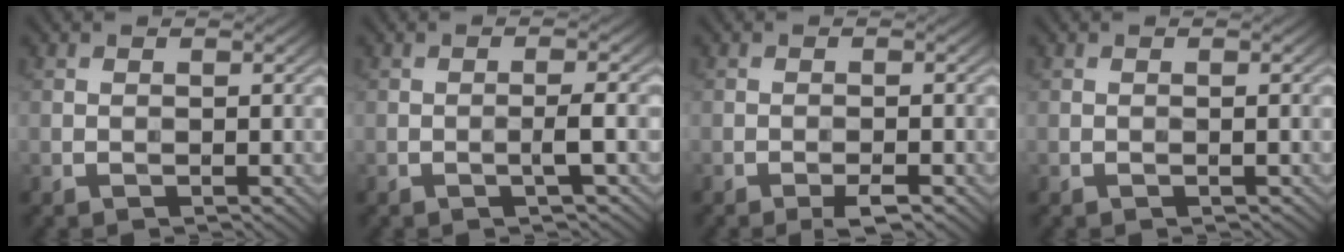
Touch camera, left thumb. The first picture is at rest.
{"total": 2.1, "force": [-0.6, -0.2, 2.0], "torque": [-0.037, 0.014, -0.013]}
{"total": 2.7, "force": [-1.8, 0.4, 1.9], "torque": [-0.031, 0.007, -0.026]}
{"total": 0.6, "force": [-0.3, 0.1, 0.5], "torque": [-0.008, 0.004, -0.004]}